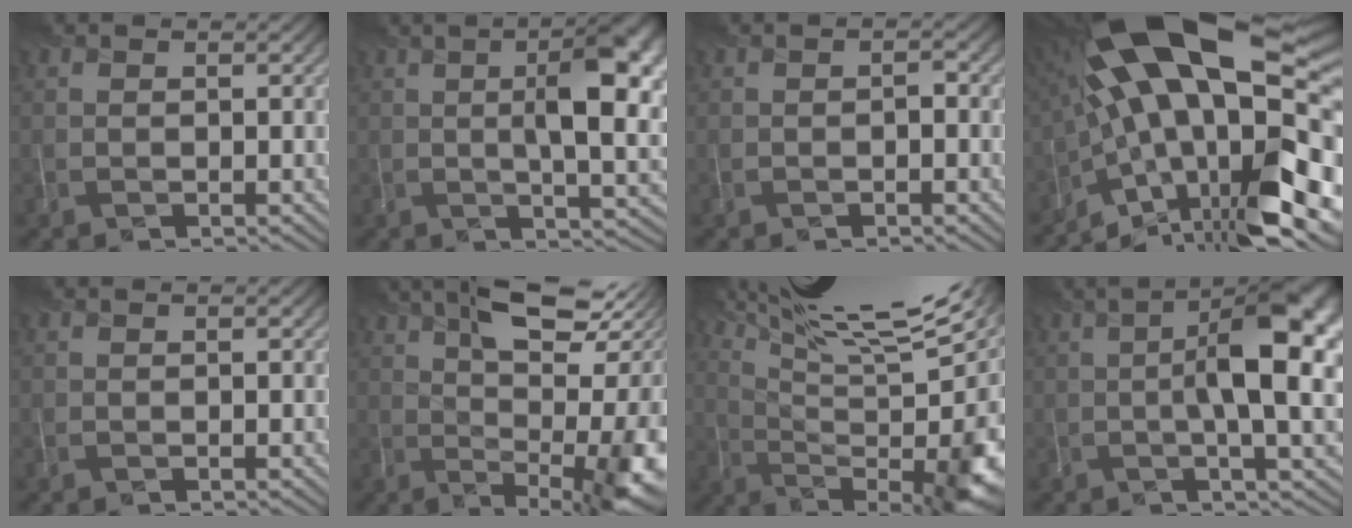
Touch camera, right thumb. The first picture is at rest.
{"total": 11.5, "force": [1.2, 3.7, 10.8], "torque": [-0.117, 0.013, 0.015]}
{"total": 0.6, "force": [-0.6, 0.1, 0.3], "torque": [-0.001, -0.001, -0.007]}
{"total": 20.1, "force": [-3.5, 8.7, 17.8], "torque": [-0.268, 0.001, -0.060]}
{"total": 0.0}
{"total": 16.6, "force": [2.7, 5.9, 15.3], "torque": [-0.190, 0.018, 0.062]}
{"total": 17.3, "force": [8.3, 4.7, 14.5], "torque": [-0.229, 0.015, 0.146]}
{"total": 11.6, "force": [0.2, 2.9, 11.2], "torque": [-0.155, 0.005, 0.013]}